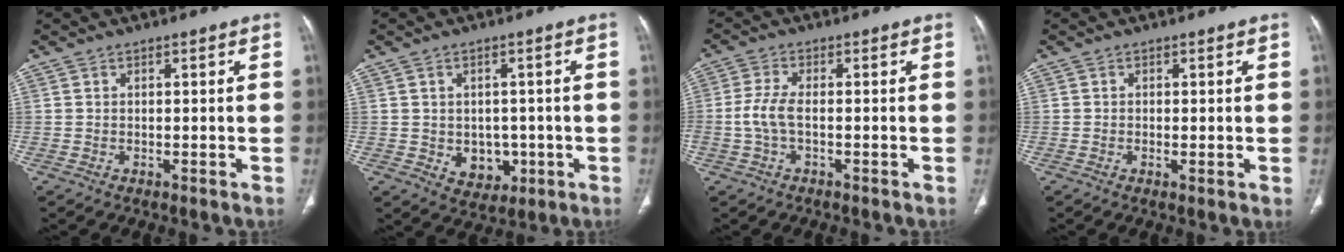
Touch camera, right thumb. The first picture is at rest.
{"total": 6.3, "force": [-1.1, 5.1, 3.6], "torque": [-0.019, 0.003, 0.000]}
{"total": 4.6, "force": [-0.8, 1.9, 4.2], "torque": [-0.109, 0.005, -0.021]}
{"total": 1.3, "force": [-0.1, 0.4, 1.2], "torque": [-0.024, -0.004, -0.003]}